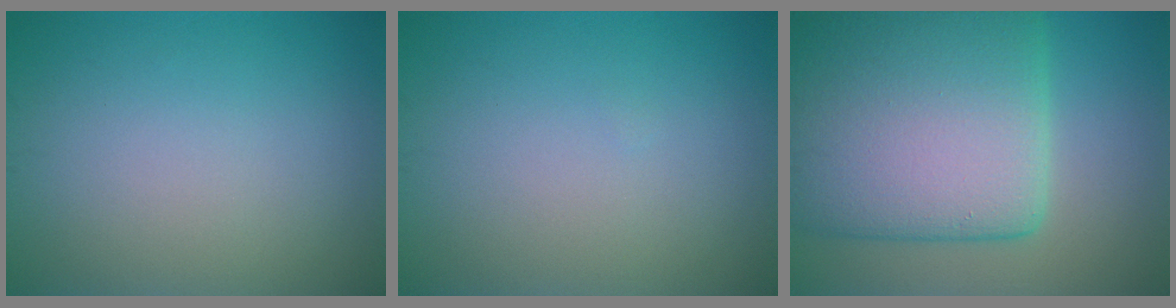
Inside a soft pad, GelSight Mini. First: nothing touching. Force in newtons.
{"total": 0.0}
{"total": 14.6, "press": 14.6, "slide": 0.8}